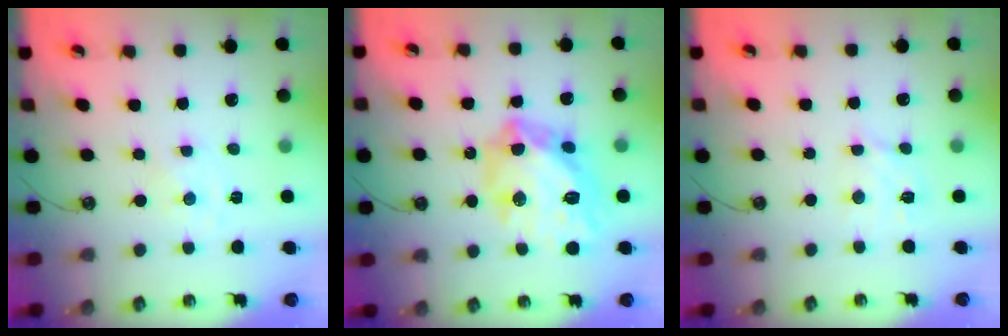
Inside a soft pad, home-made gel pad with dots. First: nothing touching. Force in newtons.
{"total": 21.0, "press": 20.9, "slide": 2.1}
{"total": 7.4, "press": 7.3, "slide": 0.5}